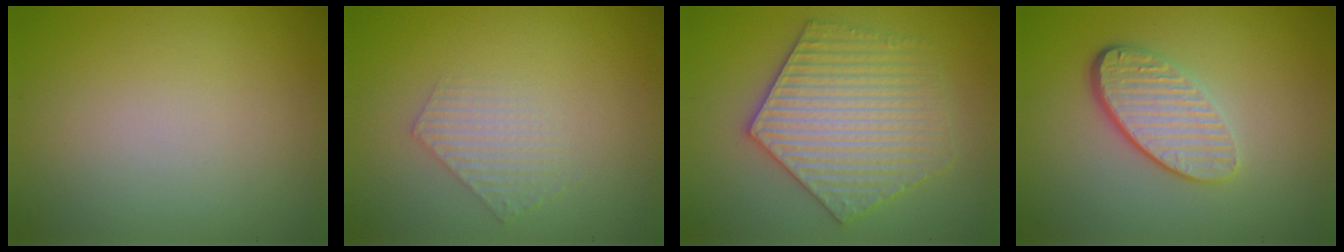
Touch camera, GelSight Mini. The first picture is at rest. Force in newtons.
{"total": 1.9, "press": 1.9, "slide": 0.3}
{"total": 6.1, "press": 6.1, "slide": 0.9}
{"total": 4.5, "press": 3.2, "slide": 3.1}